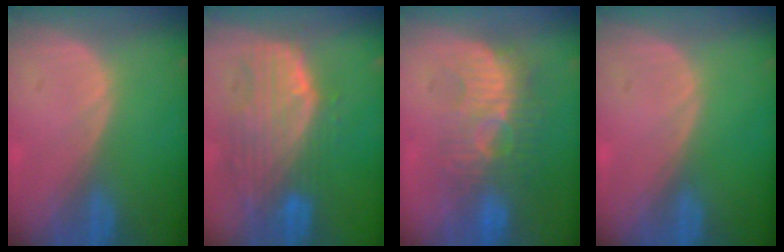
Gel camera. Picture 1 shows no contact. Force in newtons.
{"total": 10.5, "press": 9.1, "slide": 5.4}
{"total": 9.1, "press": 8.7, "slide": 2.6}
{"total": 0.0}